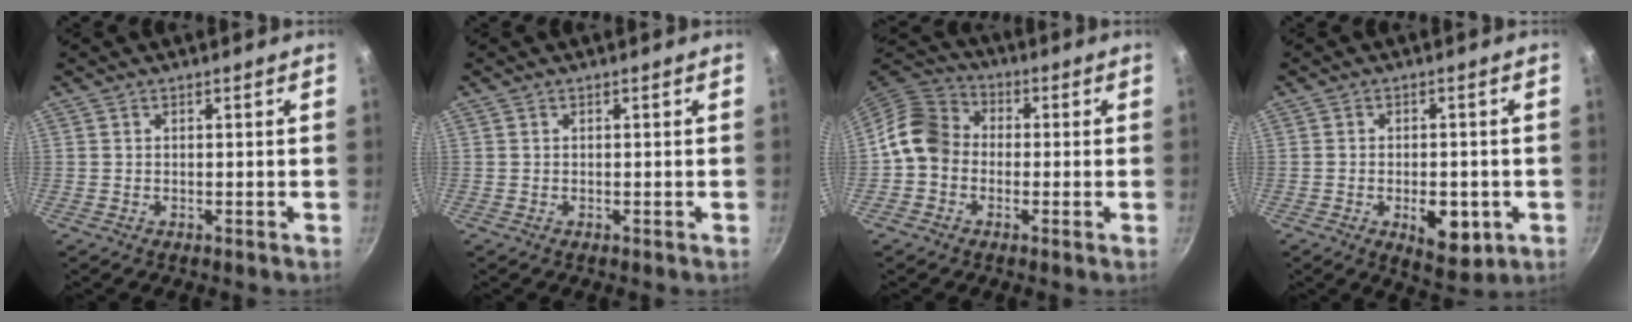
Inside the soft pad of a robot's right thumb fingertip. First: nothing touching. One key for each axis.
{"total": 0.0}
{"total": 9.1, "fx": -1.0, "fy": 7.7, "fz": 4.7, "tx": -0.059, "ty": 0.025, "tz": -0.043}
{"total": 8.4, "fx": -2.5, "fy": 4.6, "fz": 6.6, "tx": -0.064, "ty": 0.002, "tz": -0.025}